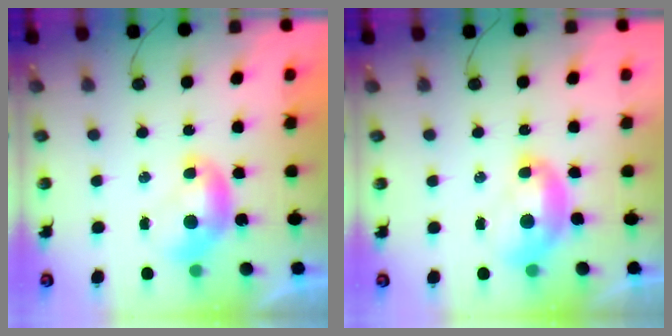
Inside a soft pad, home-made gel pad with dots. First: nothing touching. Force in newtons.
{"total": 2.1, "press": 2.0, "slide": 0.7}